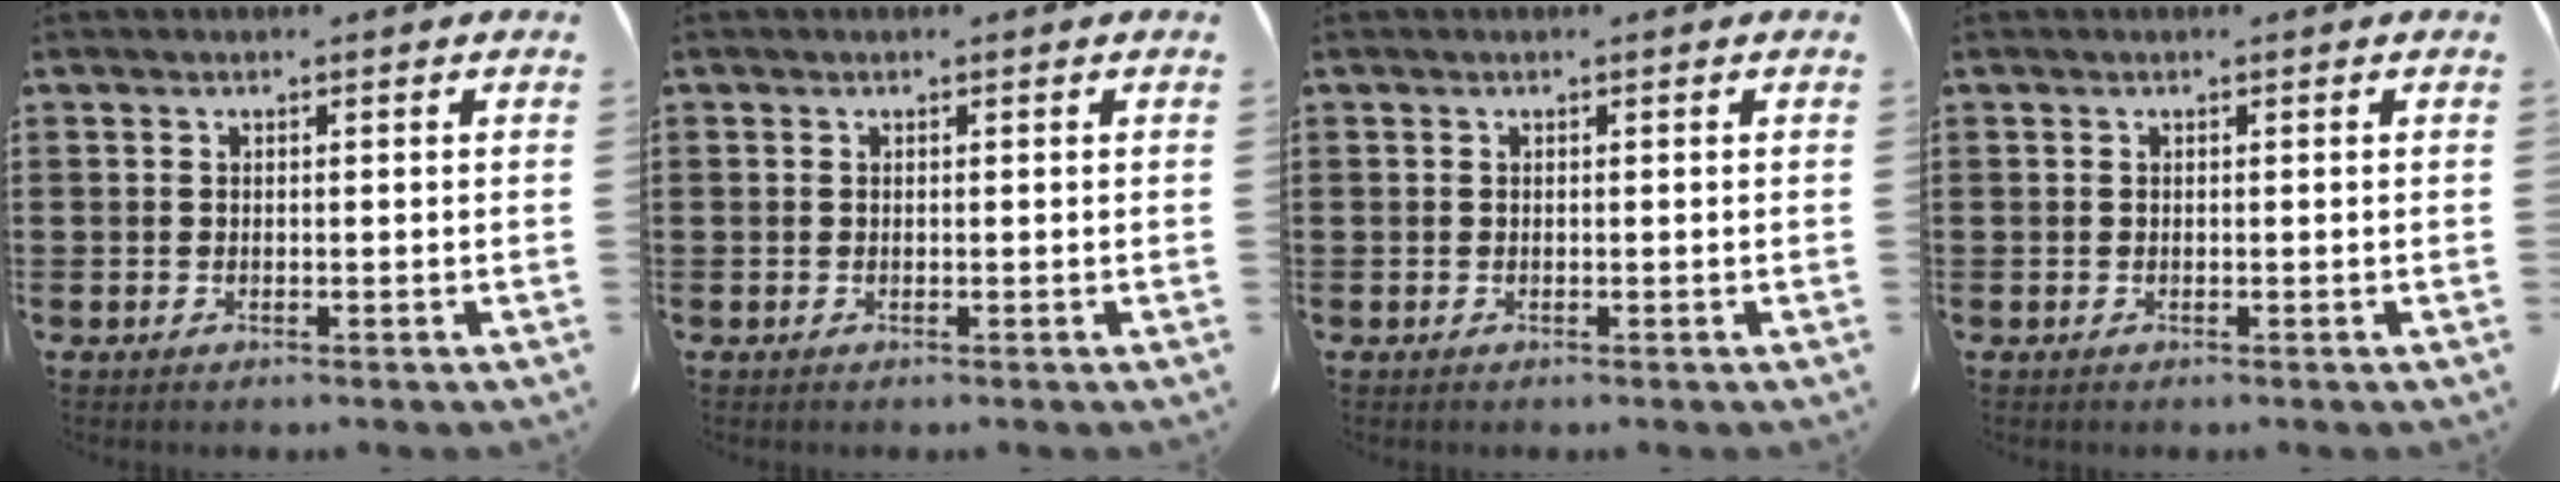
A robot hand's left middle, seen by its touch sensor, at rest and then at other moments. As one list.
[{"total": 0.0}, {"total": 0.0}, {"total": 0.0}]